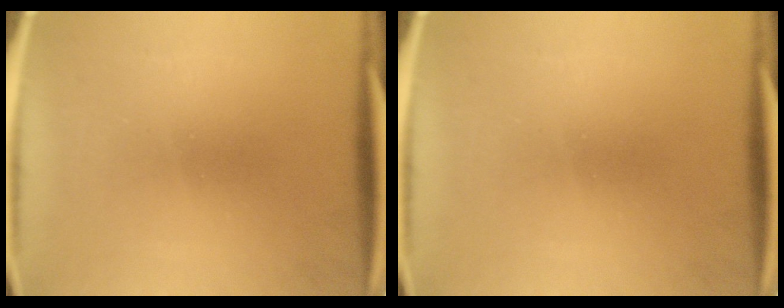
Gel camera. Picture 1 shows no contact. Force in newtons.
{"total": 0.0}